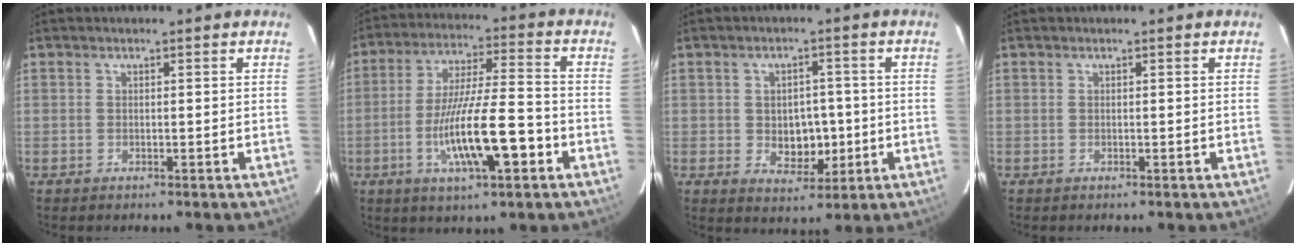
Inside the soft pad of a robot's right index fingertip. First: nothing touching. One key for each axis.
{"total": 14.0, "fx": -4.8, "fy": 2.0, "fz": 13.0, "tx": -0.239, "ty": -0.005, "tz": -0.081}
{"total": 6.0, "fx": -0.7, "fy": 4.1, "fz": 4.3, "tx": -0.056, "ty": 0.005, "tz": 0.000}
{"total": 0.0}